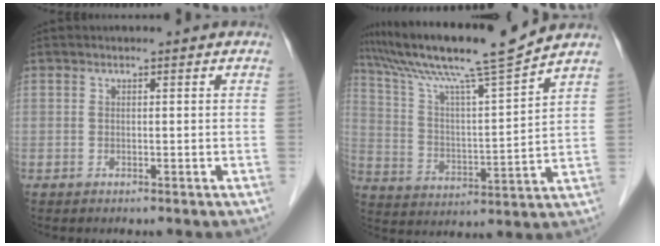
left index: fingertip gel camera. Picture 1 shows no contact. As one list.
[{"total": 15.6, "force": [13.4, -1.5, 7.9], "torque": [-0.148, -0.001, 0.227]}]